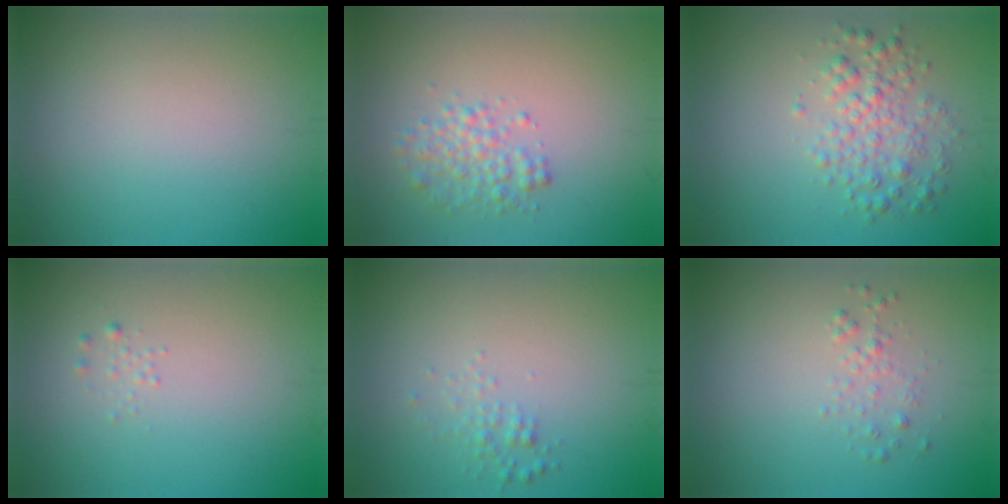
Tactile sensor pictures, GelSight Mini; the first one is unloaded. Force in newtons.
{"total": 2.4, "press": 2.4, "slide": 0.1}
{"total": 3.2, "press": 3.2, "slide": 0.1}
{"total": 0.6, "press": 0.6, "slide": 0.0}
{"total": 1.1, "press": 1.1, "slide": 0.0}
{"total": 1.0, "press": 1.0, "slide": 0.1}